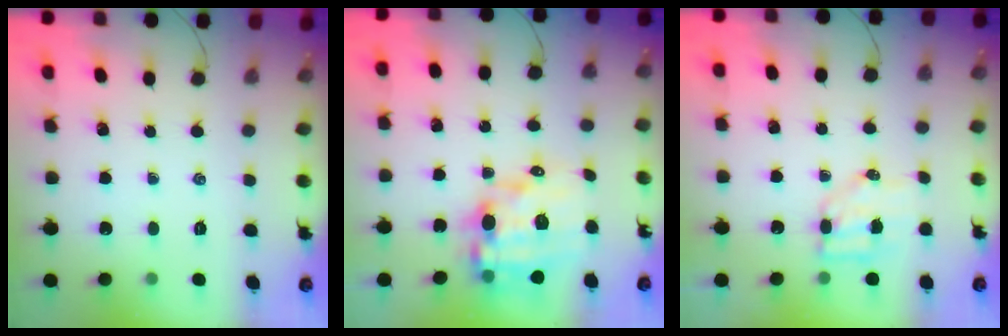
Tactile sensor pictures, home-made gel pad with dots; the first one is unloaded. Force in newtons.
{"total": 13.4, "press": 13.0, "slide": 3.4}
{"total": 6.3, "press": 6.2, "slide": 0.9}